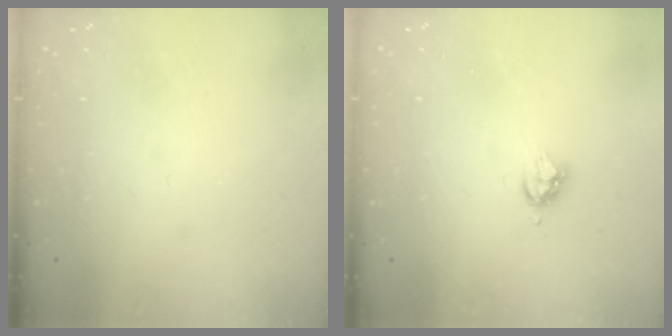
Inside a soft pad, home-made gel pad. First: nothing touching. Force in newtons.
{"total": 4.6, "press": 4.6, "slide": 0.4}